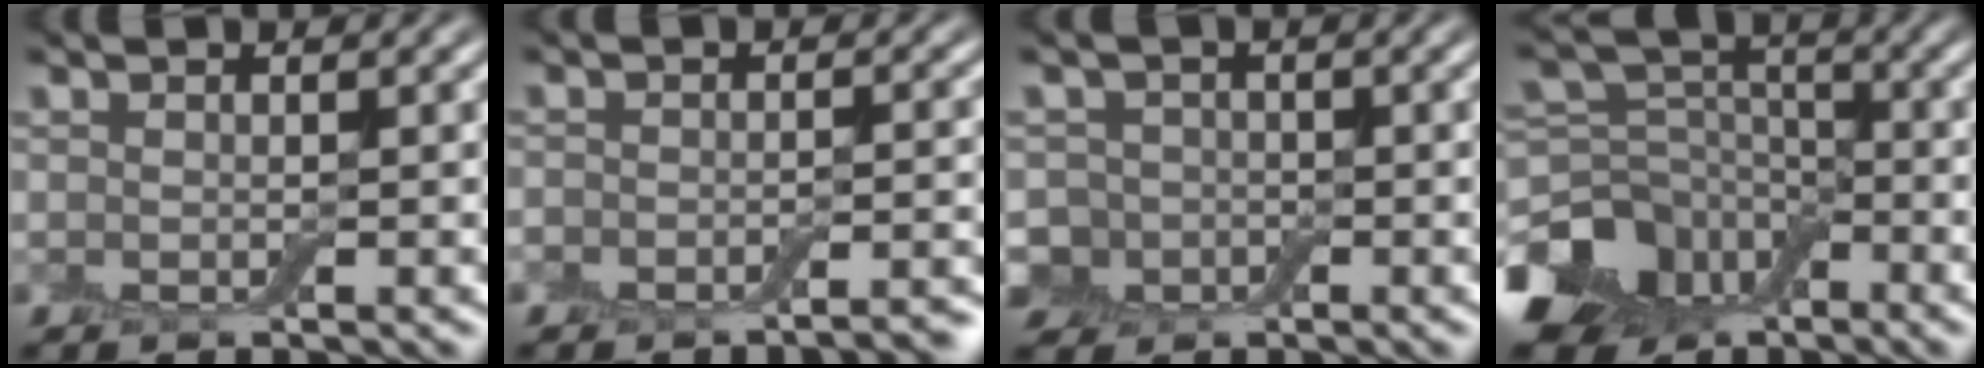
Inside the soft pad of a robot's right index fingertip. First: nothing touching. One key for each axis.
{"total": 3.4, "fx": -3.1, "fy": 0.7, "fz": 1.1, "tx": -0.014, "ty": -0.001, "tz": -0.043}
{"total": 4.1, "fx": -1.1, "fy": 3.8, "fz": 1.3, "tx": -0.006, "ty": 0.016, "tz": -0.045}
{"total": 10.7, "fx": -6.3, "fy": 7.8, "fz": 3.7, "tx": -0.081, "ty": -0.016, "tz": -0.105}